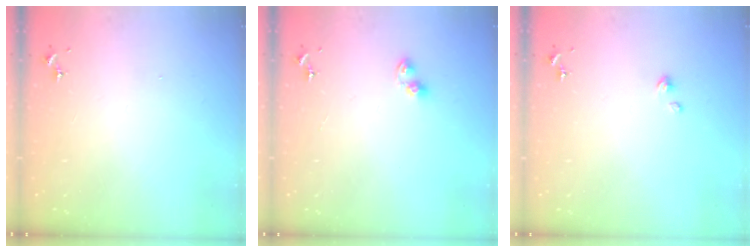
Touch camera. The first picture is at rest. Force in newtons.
{"total": 4.5, "press": 4.5, "slide": 0.4}
{"total": 2.4, "press": 2.4, "slide": 0.3}